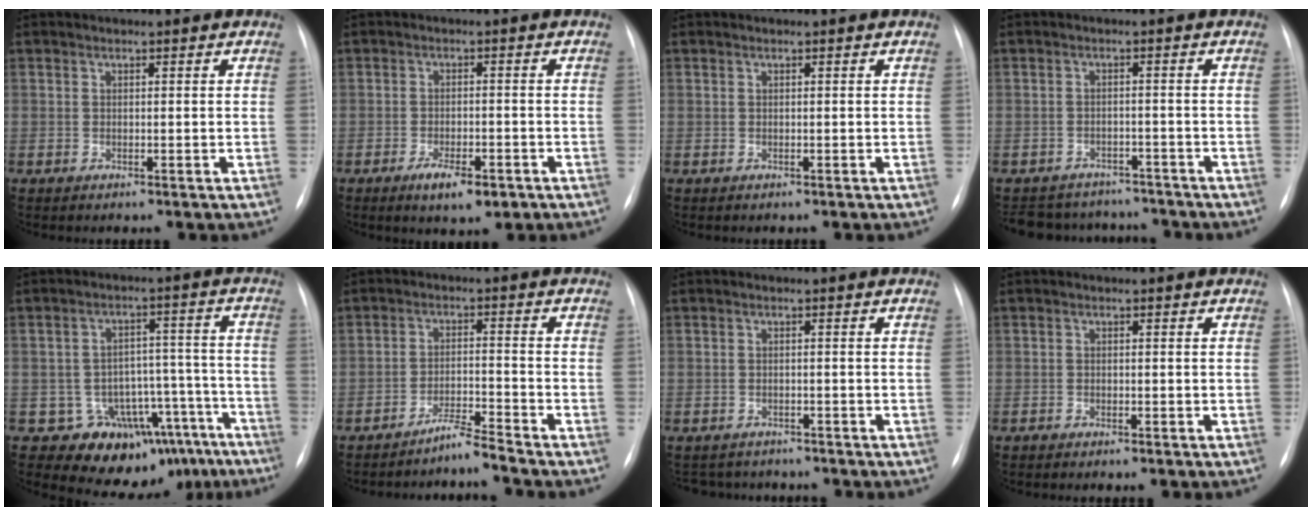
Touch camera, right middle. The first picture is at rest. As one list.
[{"total": 5.3, "force": [-3.1, 1.8, 3.9], "torque": [-0.065, -0.005, -0.042]}, {"total": 0.0}, {"total": 11.7, "force": [-10.6, 4.5, 2.2], "torque": [-0.044, 0.017, -0.132]}, {"total": 13.6, "force": [-9.7, 9.0, 3.1], "torque": [0.004, 0.082, -0.116]}, {"total": 3.9, "force": [-3.6, -1.2, 0.8], "torque": [-0.014, -0.019, -0.067]}, {"total": 4.8, "force": [-4.5, 1.6, 0.1], "torque": [0.000, 0.002, -0.062]}, {"total": 0.9, "force": [-0.7, 0.3, 0.4], "torque": [-0.009, -0.001, -0.011]}]